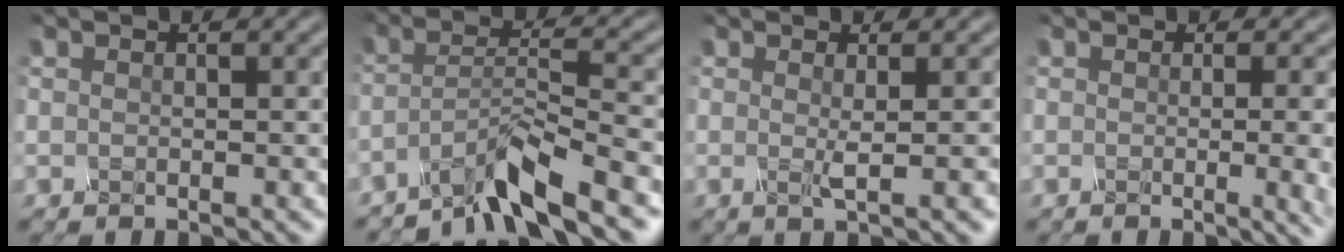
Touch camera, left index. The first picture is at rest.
{"total": 5.8, "force": [-5.1, -0.3, 2.7], "torque": [-0.059, 0.010, -0.084]}
{"total": 1.4, "force": [-0.6, -0.4, 1.3], "torque": [-0.043, -0.003, 0.010]}
{"total": 8.5, "force": [-0.5, 4.3, 7.3], "torque": [-0.049, 0.030, 0.005]}